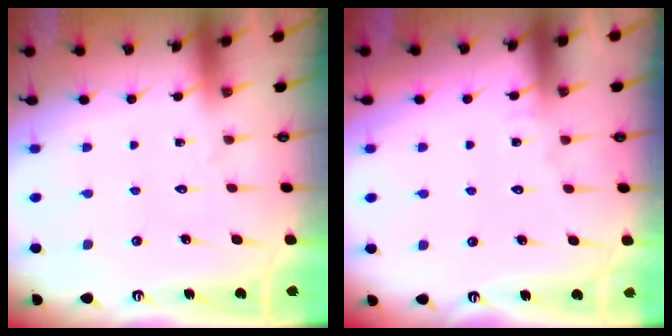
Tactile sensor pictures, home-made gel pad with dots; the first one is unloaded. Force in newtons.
{"total": 3.9, "press": 3.9, "slide": 0.4}